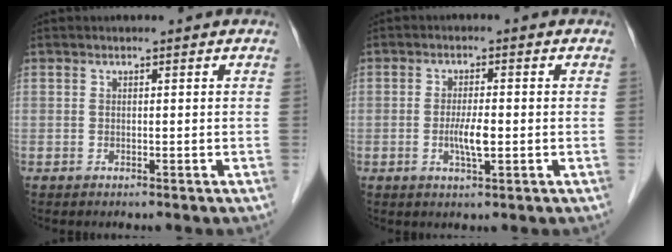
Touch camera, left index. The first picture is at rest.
{"total": 3.7, "force": [-0.8, 0.6, 3.6], "torque": [-0.072, -0.006, -0.014]}